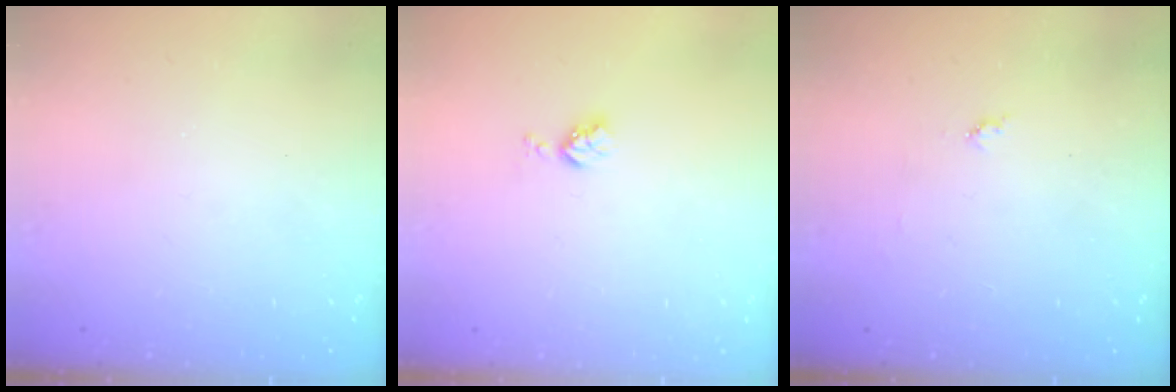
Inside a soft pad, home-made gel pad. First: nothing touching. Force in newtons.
{"total": 4.3, "press": 4.3, "slide": 0.6}
{"total": 3.9, "press": 3.9, "slide": 0.4}